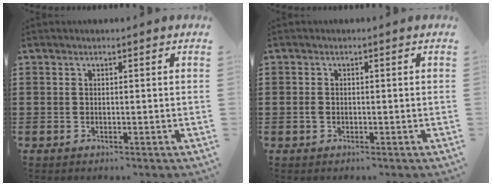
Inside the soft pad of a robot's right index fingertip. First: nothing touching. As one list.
[{"total": 1.4, "force": [-0.4, 0.9, 0.9], "torque": [-0.027, 0.000, -0.010]}]